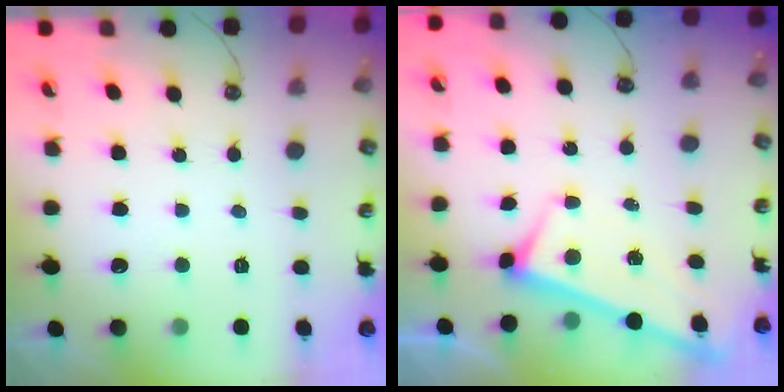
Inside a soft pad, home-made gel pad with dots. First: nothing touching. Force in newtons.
{"total": 2.8, "press": 2.8, "slide": 0.3}